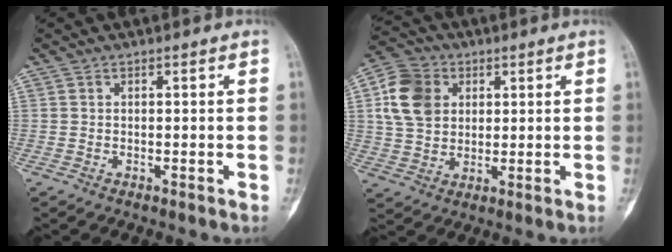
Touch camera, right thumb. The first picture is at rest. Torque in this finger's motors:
{"motor_torque": [-0.26, 0.77, 1.00, 0.29, 0.05]}